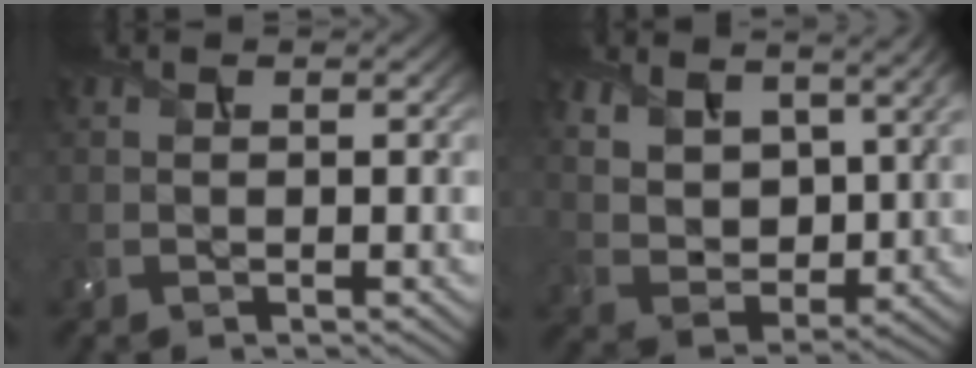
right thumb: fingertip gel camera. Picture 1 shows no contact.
{"total": 9.8, "force": [6.3, 5.2, 5.5], "torque": [-0.148, -0.010, 0.121]}